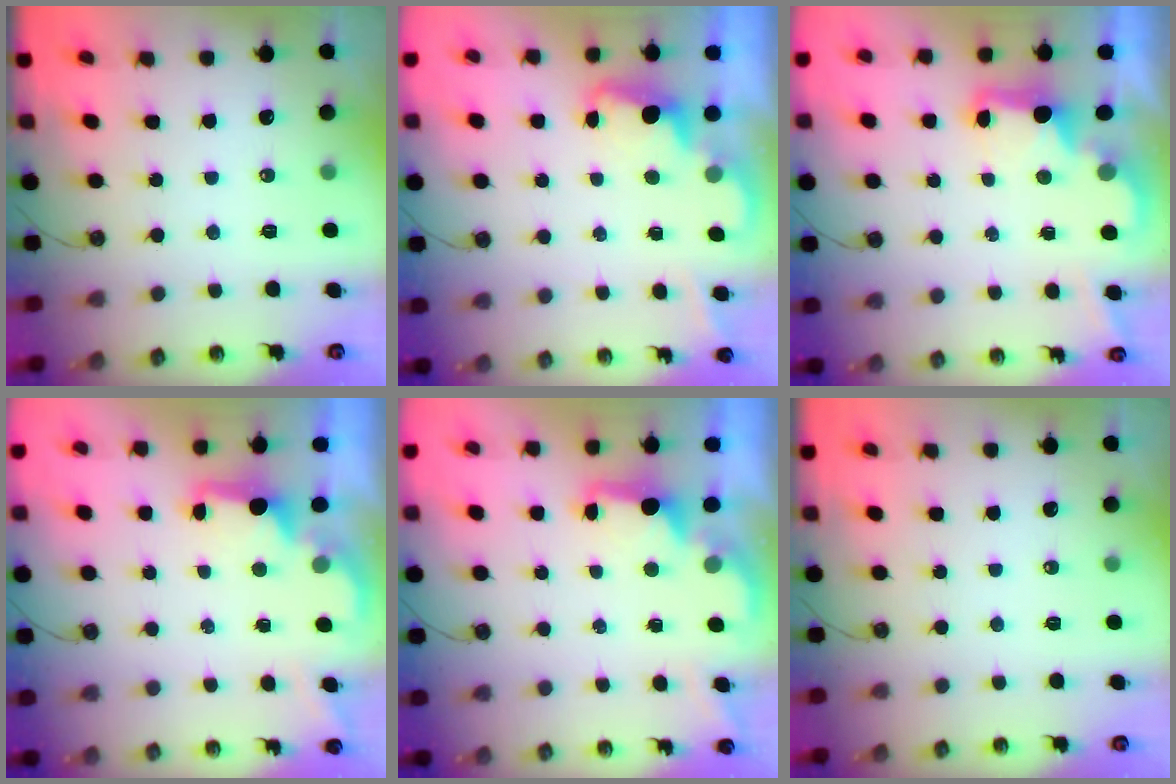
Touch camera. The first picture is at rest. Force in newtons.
{"total": 2.3, "press": 2.2, "slide": 0.5}
{"total": 3.0, "press": 2.9, "slide": 0.6}
{"total": 1.9, "press": 1.7, "slide": 0.8}
{"total": 2.1, "press": 1.9, "slide": 0.8}
{"total": 0.0}